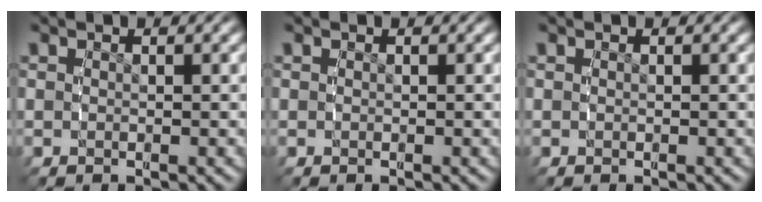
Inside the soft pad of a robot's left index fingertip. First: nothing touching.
{"total": 0.0}
{"total": 0.0}